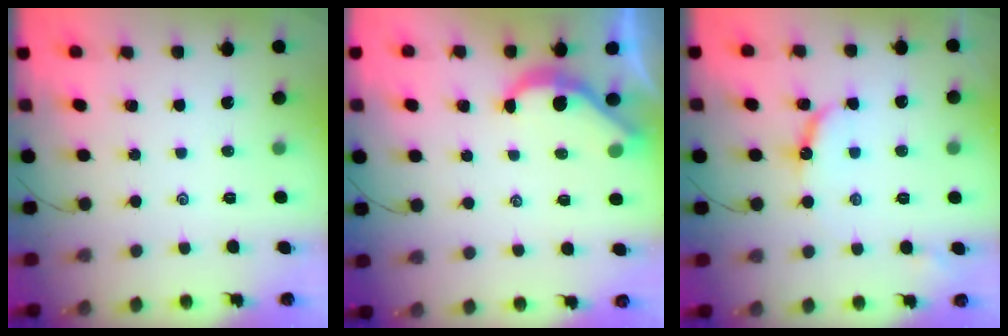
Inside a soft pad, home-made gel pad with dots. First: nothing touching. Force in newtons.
{"total": 4.6, "press": 4.6, "slide": 0.5}
{"total": 8.3, "press": 8.2, "slide": 0.7}